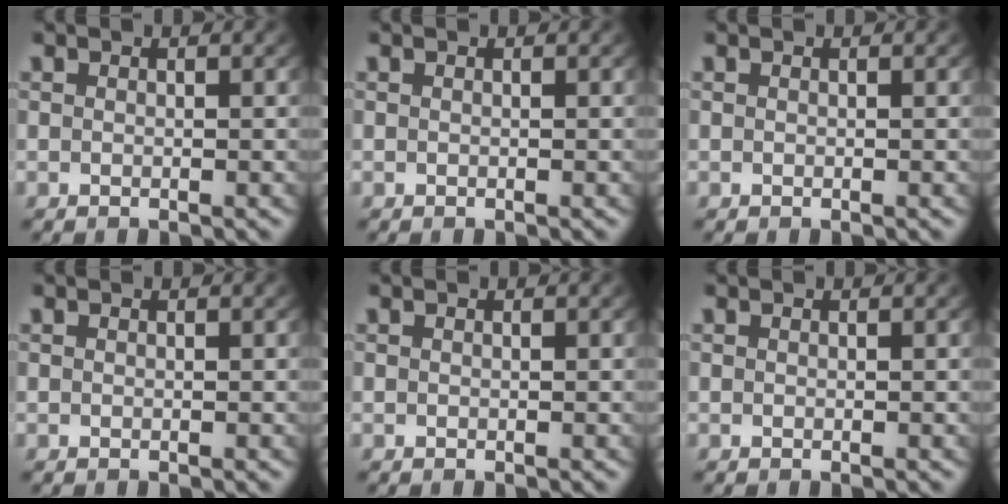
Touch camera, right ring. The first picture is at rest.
{"total": 0.0}
{"total": 0.0}
{"total": 0.0}
{"total": 0.0}
{"total": 0.0}